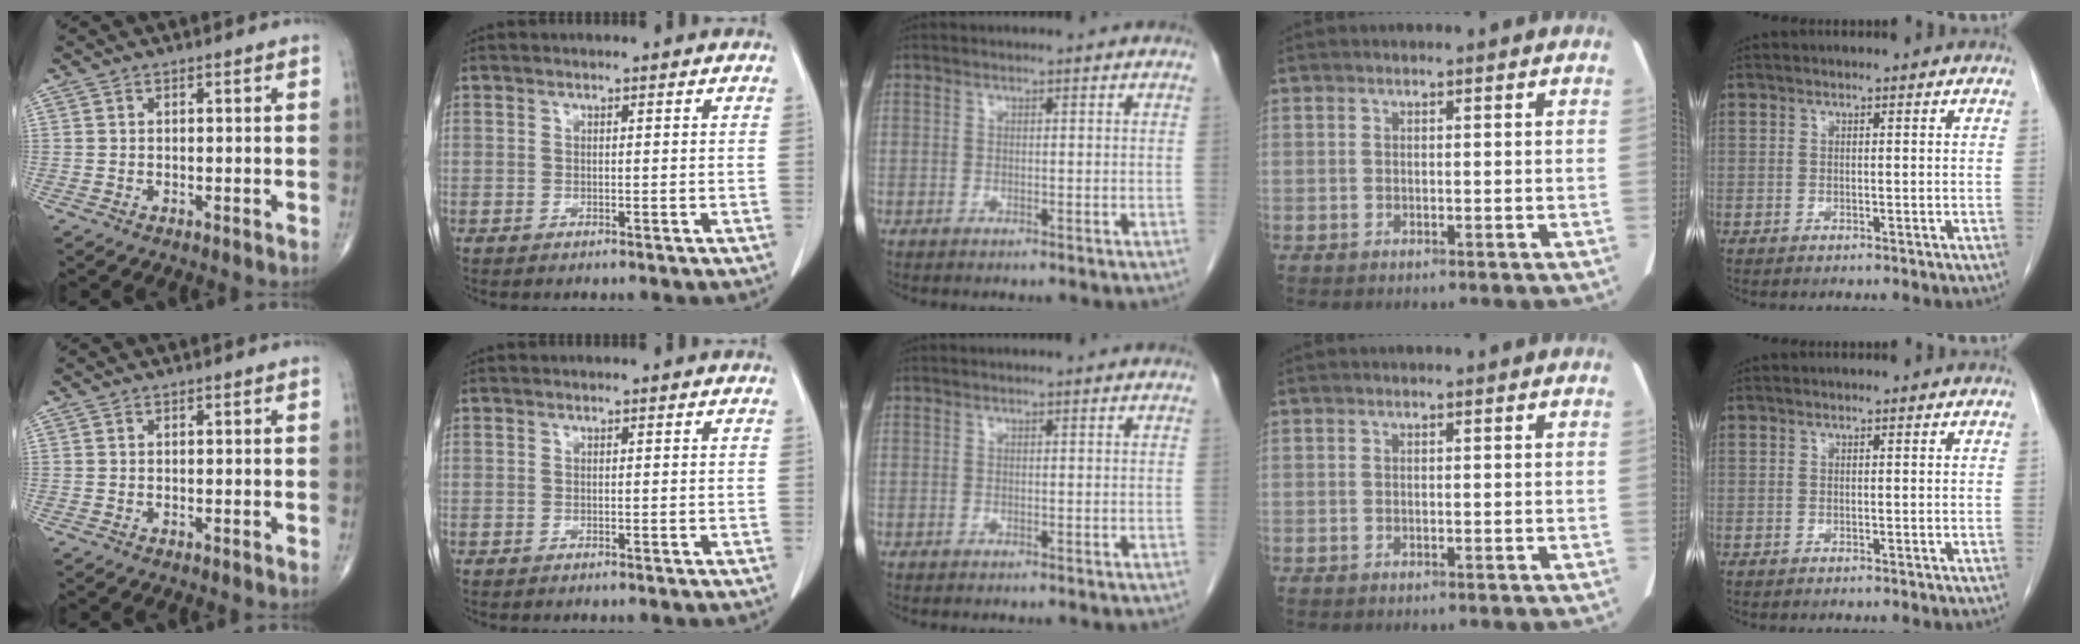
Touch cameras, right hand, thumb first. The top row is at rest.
{}